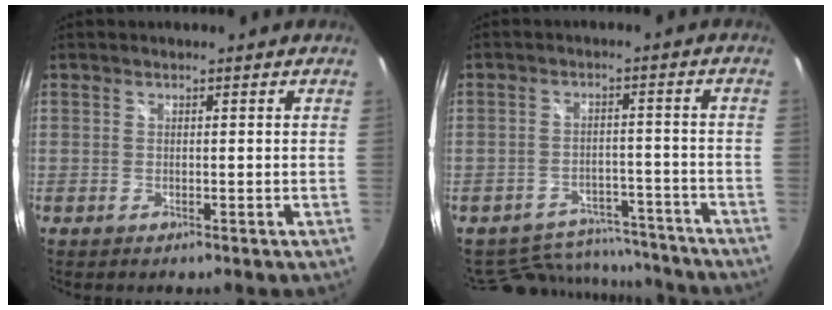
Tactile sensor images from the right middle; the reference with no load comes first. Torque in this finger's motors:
{"motor_torque": [-0.64, -0.50, -0.06, -0.04]}